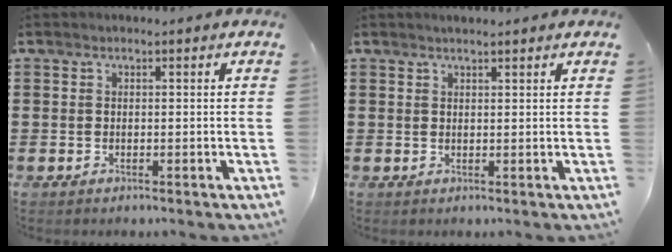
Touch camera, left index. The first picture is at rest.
{"total": 1.2, "force": [1.1, 0.0, 0.4], "torque": [-0.008, 0.001, 0.021]}